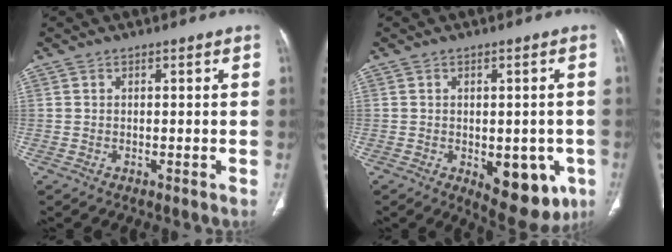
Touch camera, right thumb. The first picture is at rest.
{"total": 11.9, "force": [-3.9, 6.3, 9.2], "torque": [-0.080, 0.000, -0.034]}